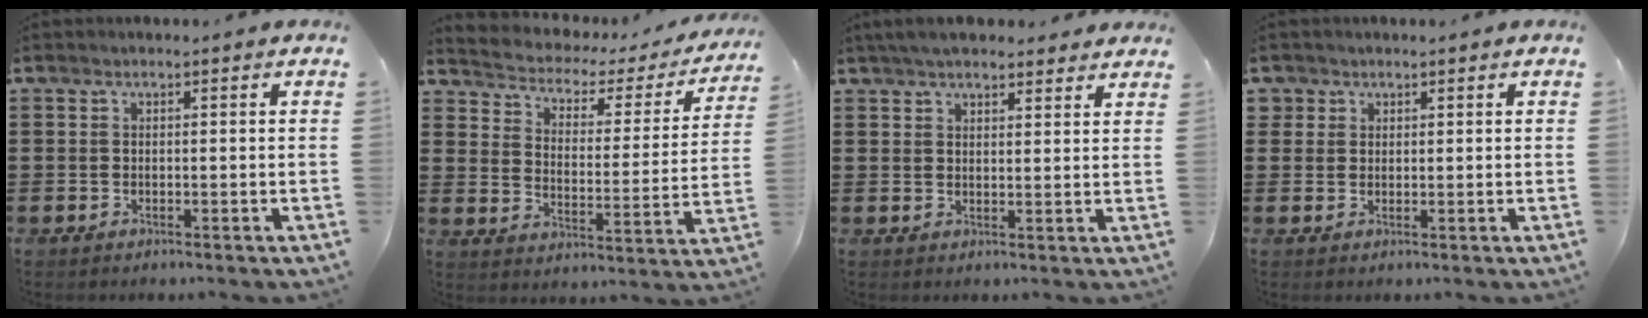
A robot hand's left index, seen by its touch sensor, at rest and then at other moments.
{"total": 2.3, "force": [1.7, 1.4, 0.7], "torque": [-0.030, -0.017, 0.018]}
{"total": 4.2, "force": [3.8, 0.8, 1.4], "torque": [-0.038, -0.001, 0.072]}
{"total": 1.9, "force": [1.1, 1.5, 0.1], "torque": [-0.009, 0.008, 0.021]}